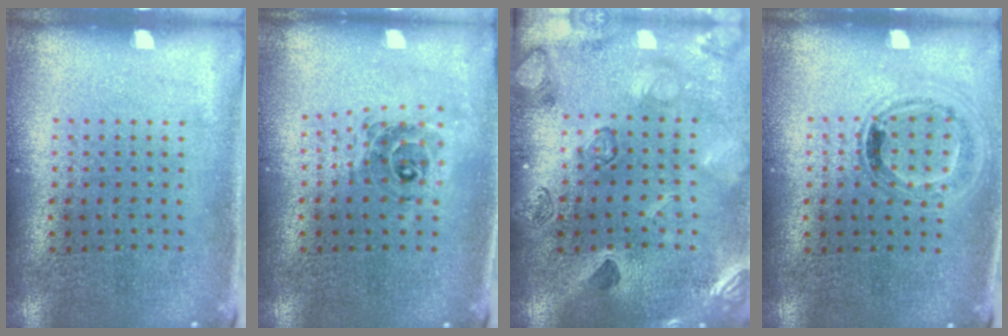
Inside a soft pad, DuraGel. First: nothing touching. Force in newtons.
{"total": 0.6, "press": 0.6, "slide": 0.2}
{"total": 2.3, "press": 2.3, "slide": 0.3}
{"total": 1.0, "press": 0.9, "slide": 0.4}